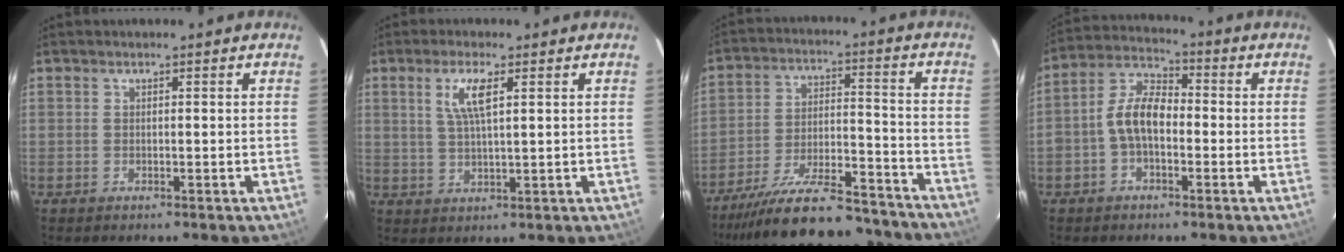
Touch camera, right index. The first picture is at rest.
{"total": 5.5, "force": [2.2, 1.0, 4.9], "torque": [-0.095, 0.000, 0.045]}
{"total": 24.7, "force": [-21.8, 6.0, 10.0], "torque": [-0.184, -0.012, -0.302]}
{"total": 7.7, "force": [-1.8, 4.4, 6.1], "torque": [-0.129, 0.024, -0.037]}